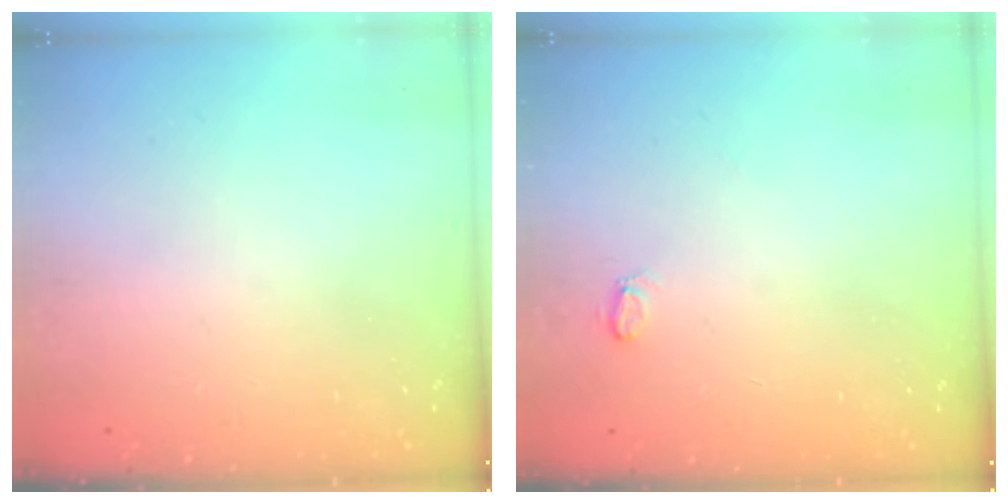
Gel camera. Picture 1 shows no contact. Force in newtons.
{"total": 3.8, "press": 3.8, "slide": 0.5}